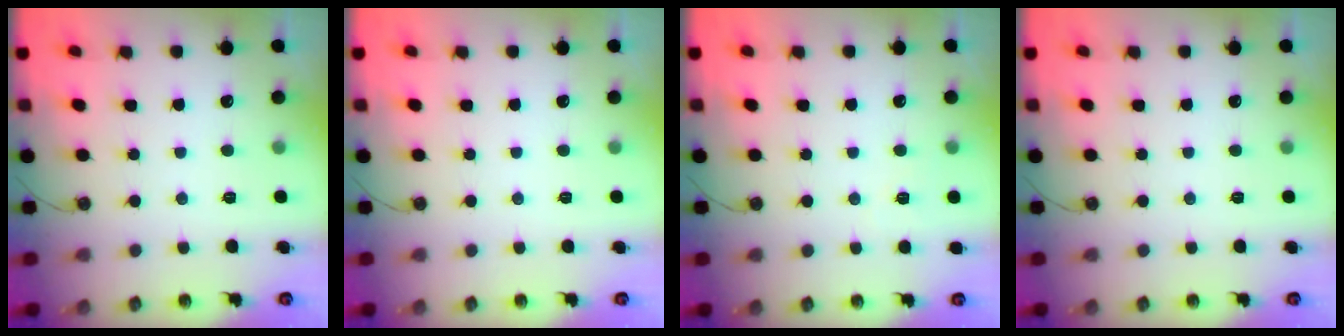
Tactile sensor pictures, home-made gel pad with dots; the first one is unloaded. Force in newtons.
{"total": 0.0}
{"total": 3.2, "press": 3.1, "slide": 0.5}
{"total": 0.0}